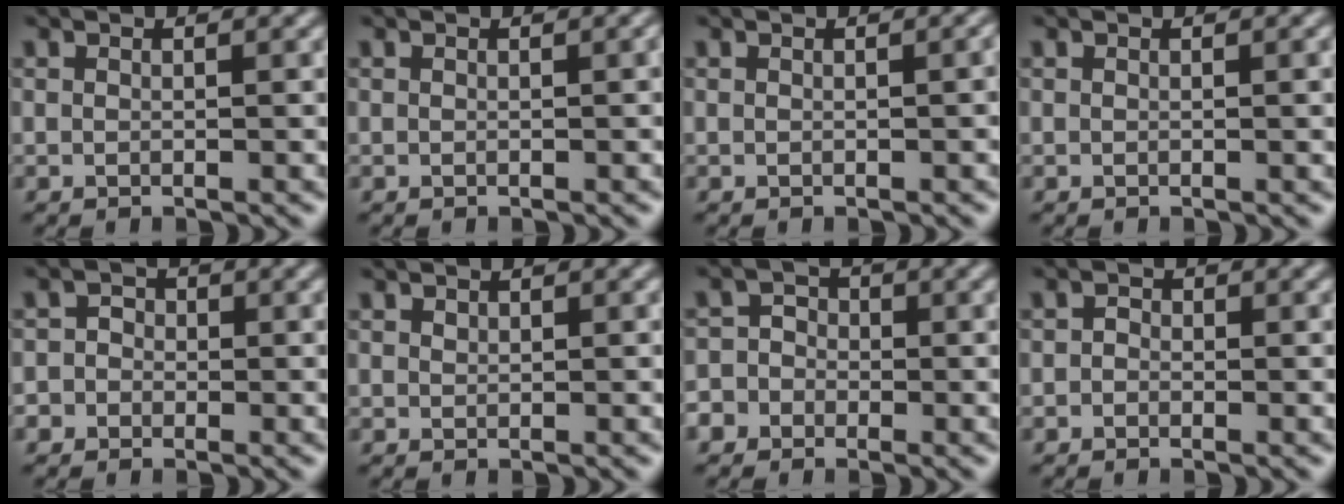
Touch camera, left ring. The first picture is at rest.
{"total": 0.0}
{"total": 0.6, "force": [-0.2, 0.1, 0.6], "torque": [-0.007, 0.002, 0.000]}
{"total": 0.5, "force": [0.0, 0.0, 0.5], "torque": [-0.004, 0.000, 0.000]}
{"total": 3.2, "force": [-1.1, 3.0, 0.7], "torque": [0.018, 0.010, -0.044]}
{"total": 0.5, "force": [0.4, 0.3, 0.1], "torque": [-0.001, -0.002, 0.009]}
{"total": 4.8, "force": [-2.5, 4.0, 1.0], "torque": [0.001, -0.002, -0.057]}
{"total": 1.0, "force": [-0.2, 0.9, 0.4], "torque": [0.000, -0.003, -0.015]}